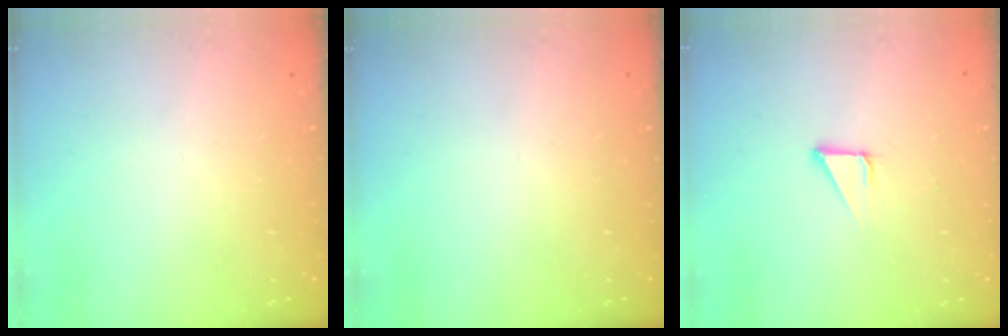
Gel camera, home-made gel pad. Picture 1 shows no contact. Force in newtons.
{"total": 0.0}
{"total": 2.1, "press": 2.1, "slide": 0.1}